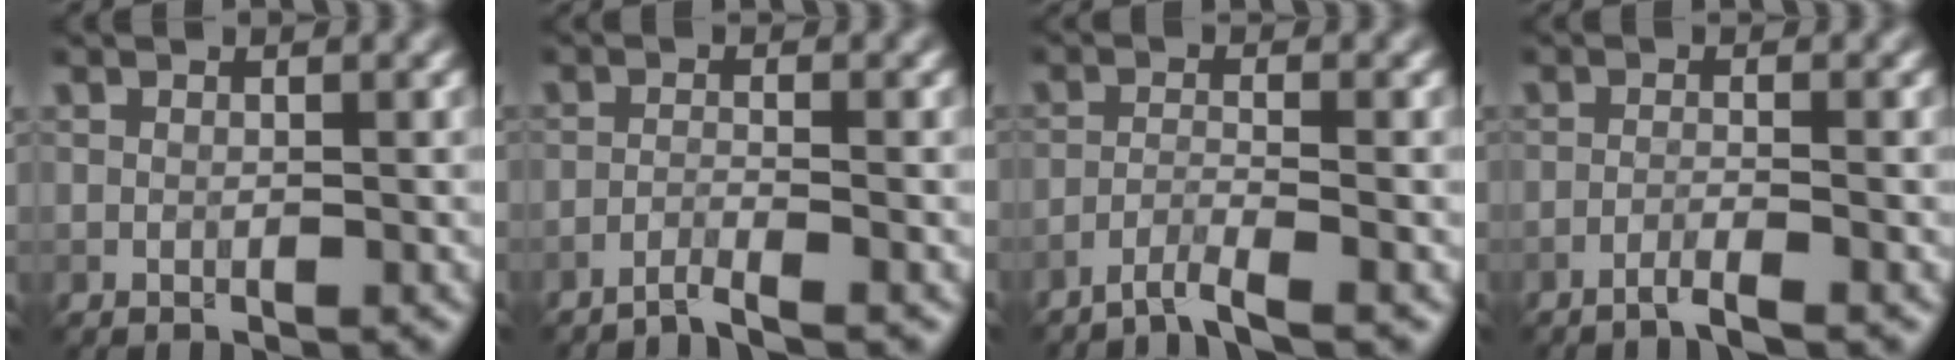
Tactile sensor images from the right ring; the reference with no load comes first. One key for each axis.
{"total": 1.7, "fx": -1.4, "fy": 0.1, "fz": 1.0, "tx": -0.011, "ty": 0.001, "tz": -0.042}
{"total": 2.2, "fx": -1.8, "fy": 0.0, "fz": 1.3, "tx": -0.022, "ty": 0.001, "tz": -0.048}
{"total": 1.7, "fx": -1.2, "fy": 0.1, "fz": 1.2, "tx": -0.017, "ty": 0.003, "tz": -0.035}